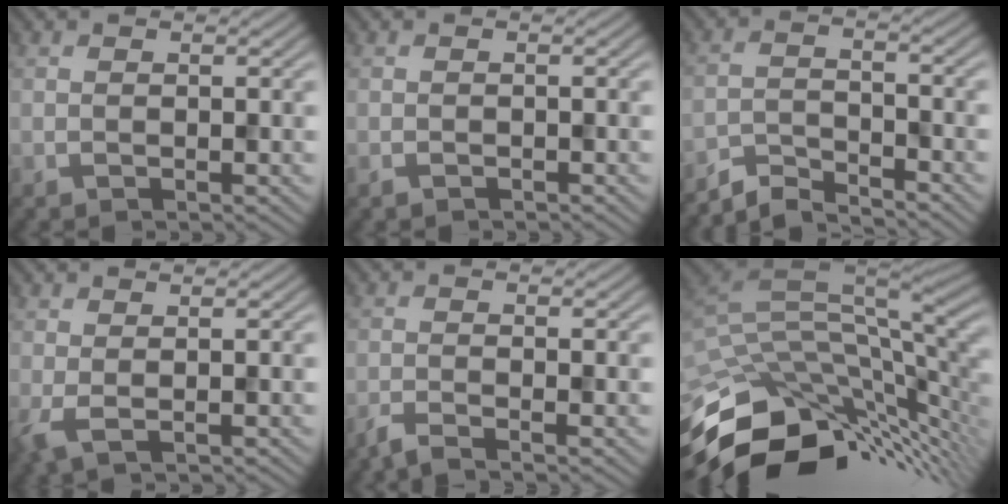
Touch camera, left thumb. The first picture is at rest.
{"total": 1.3, "force": [-1.0, 0.7, 0.4], "torque": [-0.010, -0.006, -0.021]}
{"total": 4.3, "force": [-4.2, 0.4, 0.8], "torque": [-0.018, 0.000, -0.089]}
{"total": 2.2, "force": [-0.3, 0.7, 2.1], "torque": [-0.058, -0.002, -0.010]}
{"total": 2.3, "force": [-1.8, 0.2, 1.4], "torque": [-0.023, -0.004, -0.047]}
{"total": 14.2, "force": [-5.1, 6.8, 11.4], "torque": [-0.223, -0.014, -0.095]}